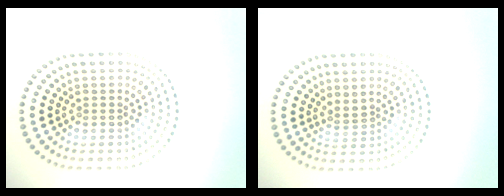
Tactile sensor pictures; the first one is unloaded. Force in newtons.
{"total": 1.2, "press": 0.7, "slide": 1.0}